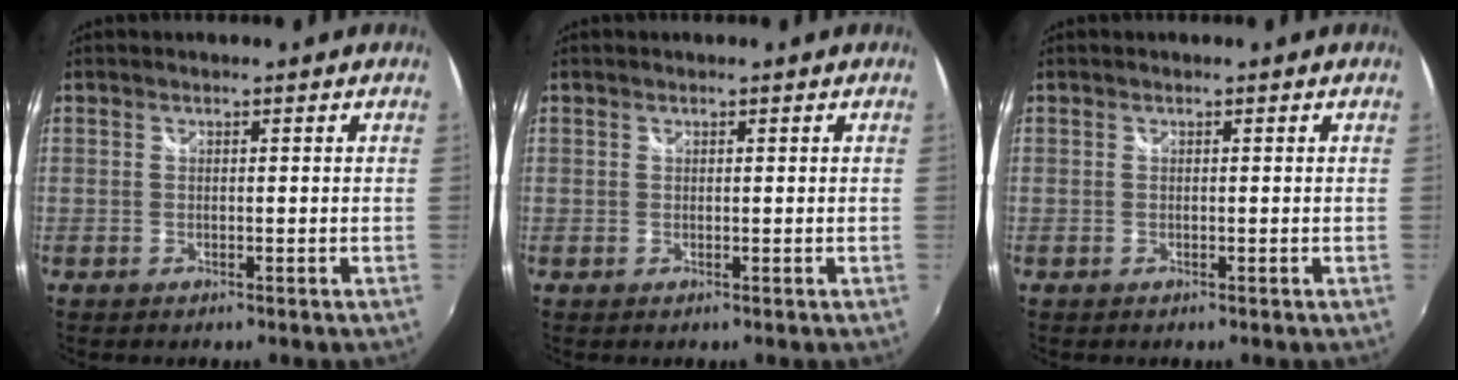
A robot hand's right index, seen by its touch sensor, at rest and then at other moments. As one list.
[{"total": 0.6, "force": [0.4, -0.4, -0.3], "torque": [0.011, 0.002, 0.002]}, {"total": 0.0}]